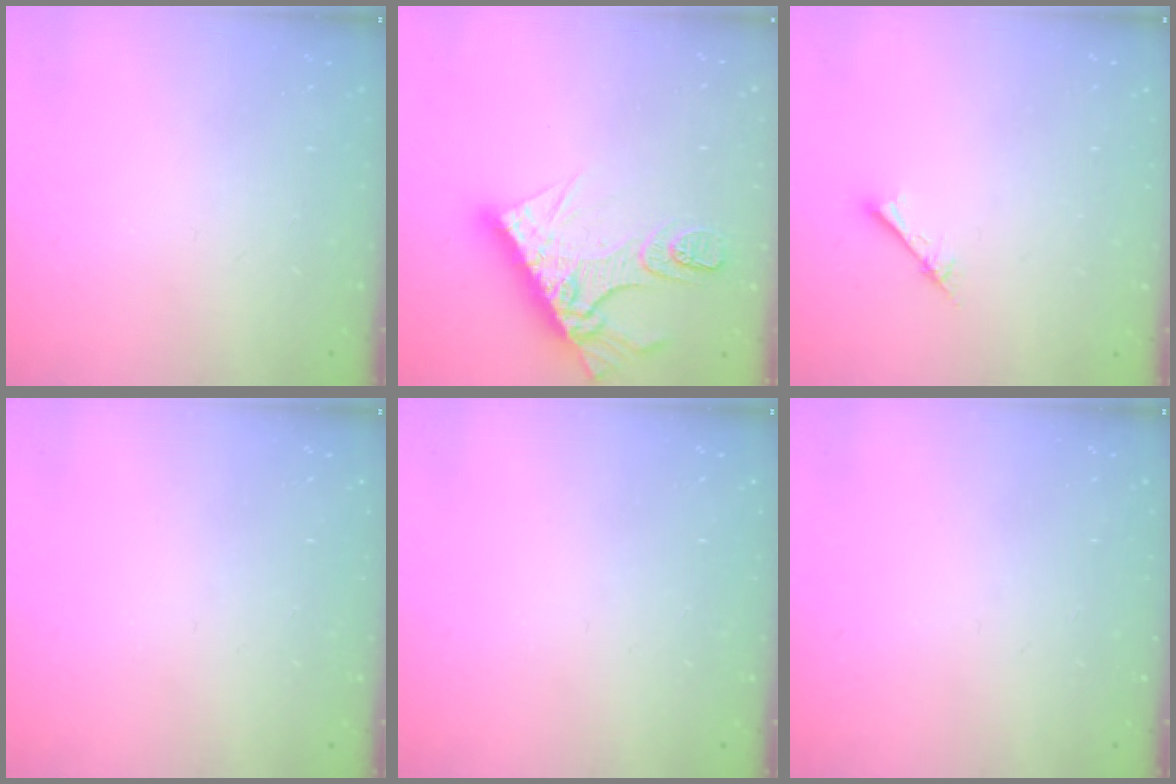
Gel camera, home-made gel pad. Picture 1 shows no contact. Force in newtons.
{"total": 14.5, "press": 14.4, "slide": 1.2}
{"total": 2.3, "press": 2.3, "slide": 0.3}
{"total": 0.0}
{"total": 0.0}
{"total": 0.0}